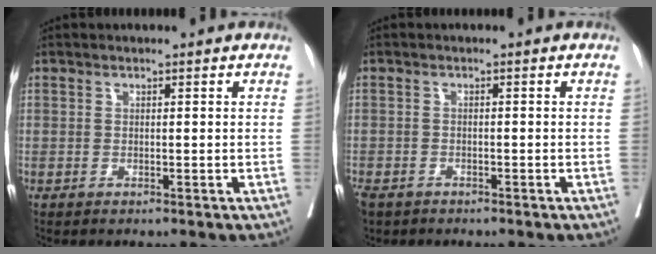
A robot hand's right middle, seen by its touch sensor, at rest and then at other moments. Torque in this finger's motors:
{"motor_torque": [0.95, -1.19, 1.05, 0.21]}